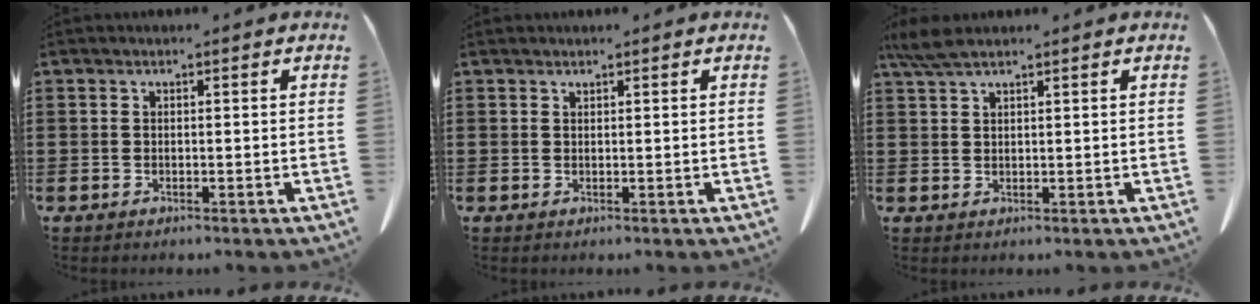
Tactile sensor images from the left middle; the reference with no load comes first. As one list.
[{"total": 0.5, "force": [0.5, 0.1, 0.1], "torque": [-0.005, -0.003, 0.012]}, {"total": 3.4, "force": [2.4, 0.6, 2.3], "torque": [-0.058, -0.002, 0.044]}]